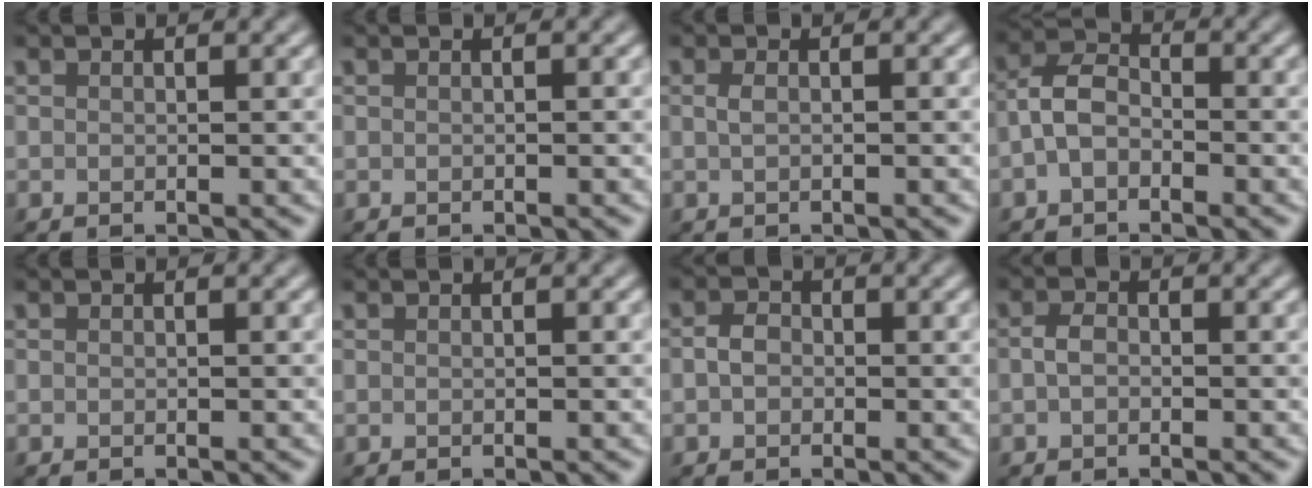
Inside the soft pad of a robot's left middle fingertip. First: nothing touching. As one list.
[{"total": 0.0}, {"total": 0.8, "force": [0.1, 0.3, 0.7], "torque": [-0.016, 0.001, 0.003]}, {"total": 3.1, "force": [-1.3, 2.0, 2.0], "torque": [-0.036, 0.012, -0.037]}, {"total": 0.0}, {"total": 0.0}, {"total": 1.7, "force": [-0.4, 1.3, 1.0], "torque": [-0.018, 0.002, -0.014]}, {"total": 1.4, "force": [-0.3, 0.9, 1.0], "torque": [-0.021, 0.003, -0.010]}]